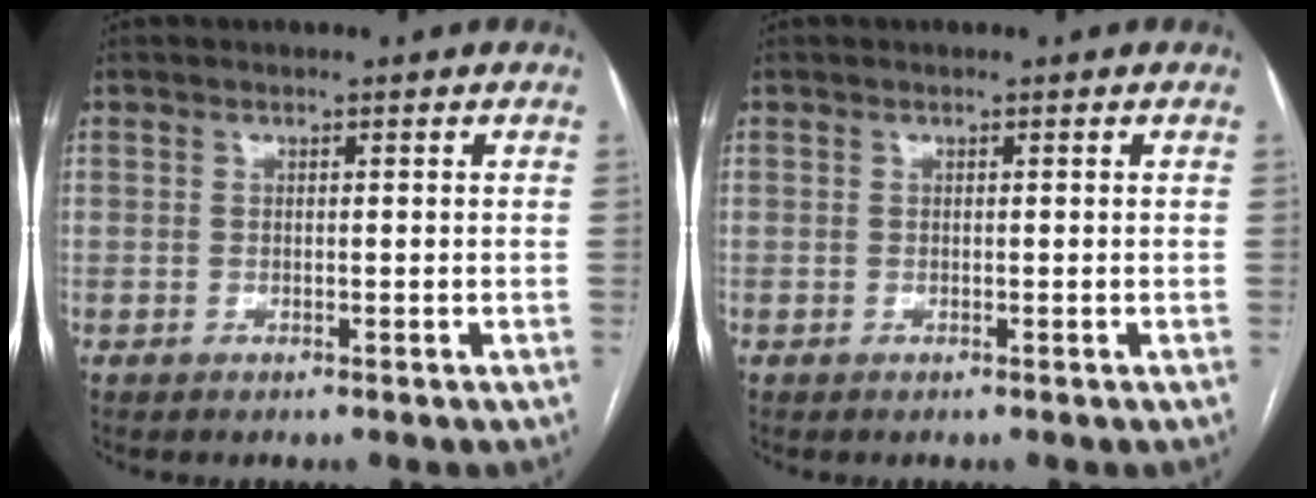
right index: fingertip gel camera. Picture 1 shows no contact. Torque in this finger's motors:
{"motor_torque": [0.00, 0.00, 0.00, 0.00]}